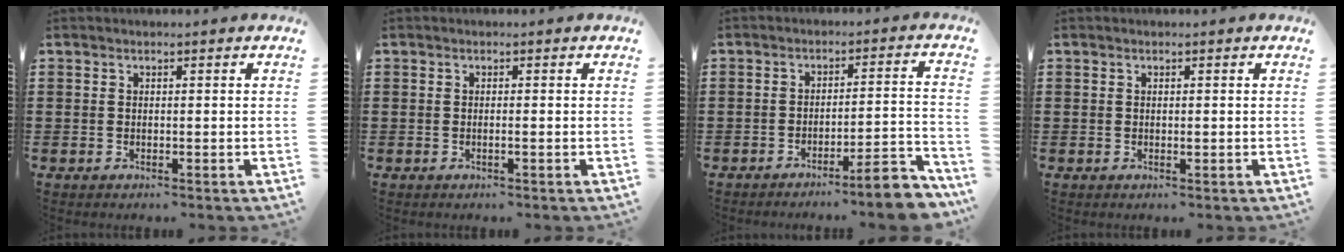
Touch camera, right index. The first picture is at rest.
{"total": 0.7, "force": [-0.3, 0.0, 0.6], "torque": [-0.010, -0.003, -0.004]}
{"total": 6.4, "force": [-5.2, 0.3, 3.7], "torque": [-0.057, -0.004, -0.095]}
{"total": 0.6, "force": [0.0, 0.1, 0.6], "torque": [-0.012, -0.003, 0.001]}